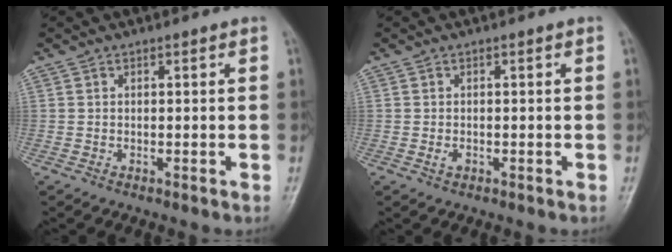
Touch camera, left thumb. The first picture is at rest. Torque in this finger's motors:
{"motor_torque": [-0.14, -0.09, 0.26, 0.10, 0.00]}